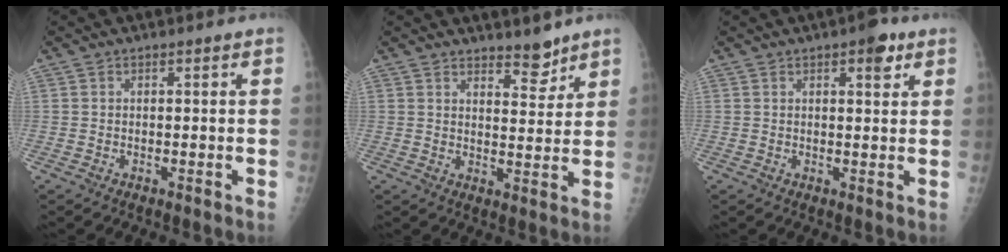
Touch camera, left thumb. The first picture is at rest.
{"total": 4.7, "force": [4.0, 1.6, 2.0], "torque": [-0.010, -0.034, 0.061]}
{"total": 3.9, "force": [2.2, 1.5, 2.9], "torque": [-0.027, -0.007, 0.025]}